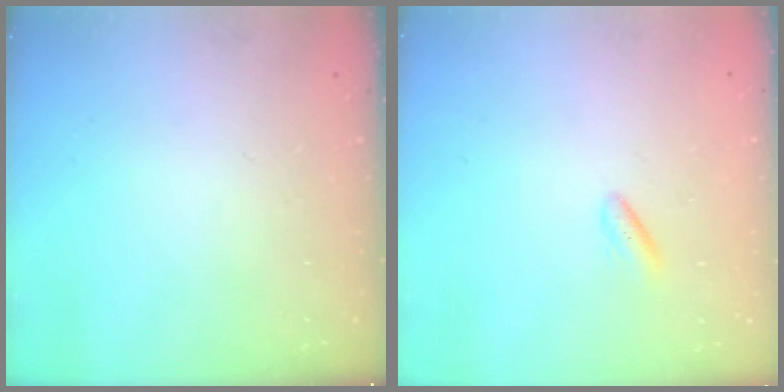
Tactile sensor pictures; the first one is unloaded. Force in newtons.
{"total": 2.0, "press": 1.7, "slide": 1.0}